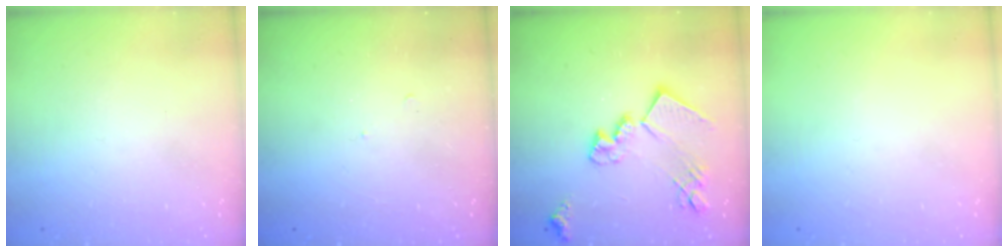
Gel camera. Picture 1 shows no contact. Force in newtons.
{"total": 5.4, "press": 5.3, "slide": 0.6}
{"total": 19.1, "press": 19.0, "slide": 1.2}
{"total": 0.0}